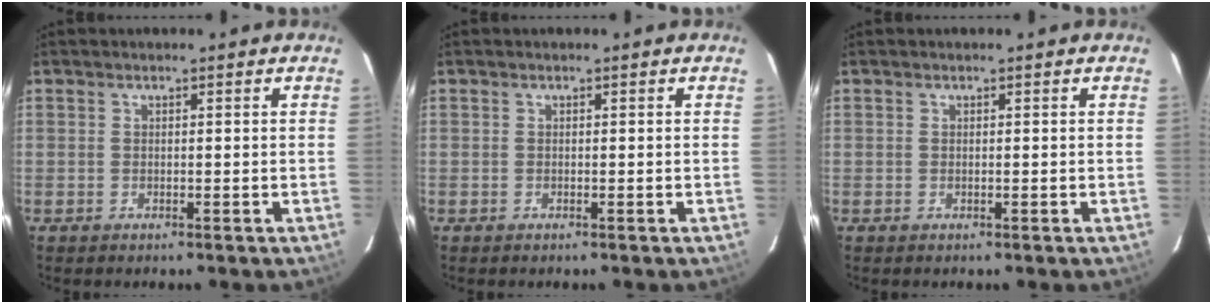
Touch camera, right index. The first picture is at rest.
{"total": 0.0}
{"total": 0.0}